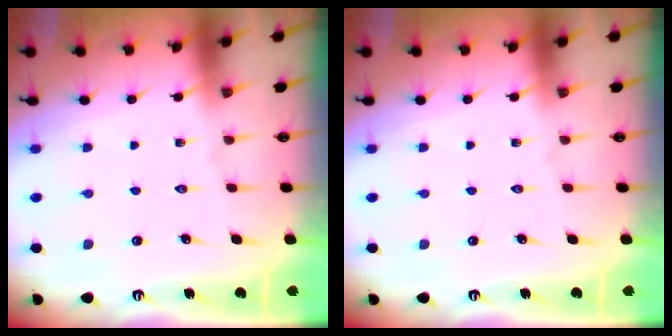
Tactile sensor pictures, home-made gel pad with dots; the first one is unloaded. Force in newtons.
{"total": 0.0}